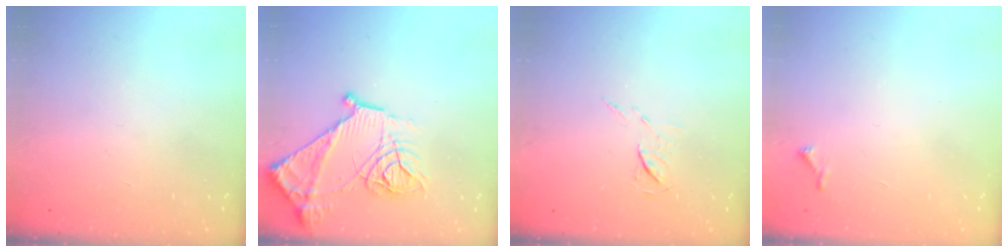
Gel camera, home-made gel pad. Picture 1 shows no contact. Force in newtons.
{"total": 15.5, "press": 15.4, "slide": 1.4}
{"total": 4.9, "press": 4.9, "slide": 0.5}
{"total": 3.7, "press": 3.6, "slide": 0.5}